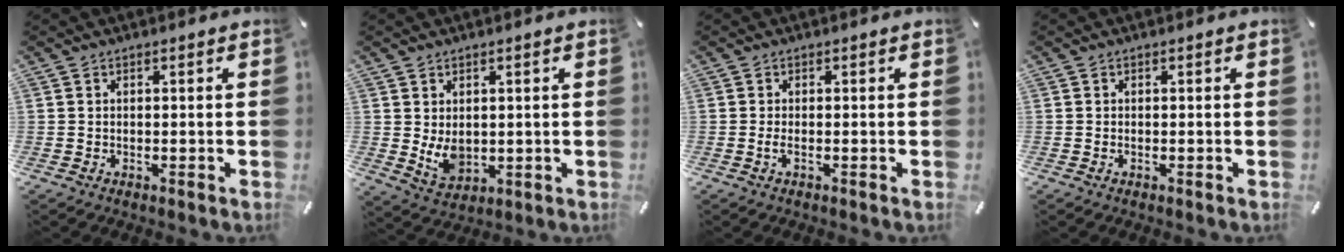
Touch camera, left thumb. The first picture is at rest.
{"total": 6.0, "force": [0.8, 4.8, 3.6], "torque": [-0.071, -0.008, 0.016]}
{"total": 1.6, "force": [-0.5, 0.4, 1.5], "torque": [-0.027, -0.002, -0.008]}
{"total": 0.7, "force": [-0.3, 0.3, 0.6], "torque": [-0.011, -0.003, -0.005]}